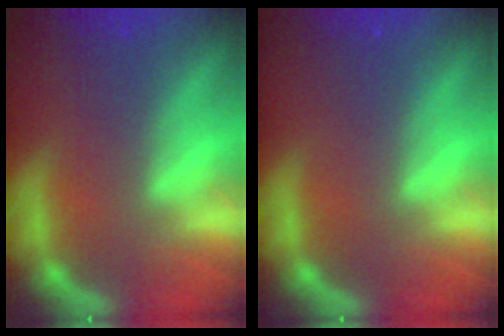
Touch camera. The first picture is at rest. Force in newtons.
{"total": 0.0}